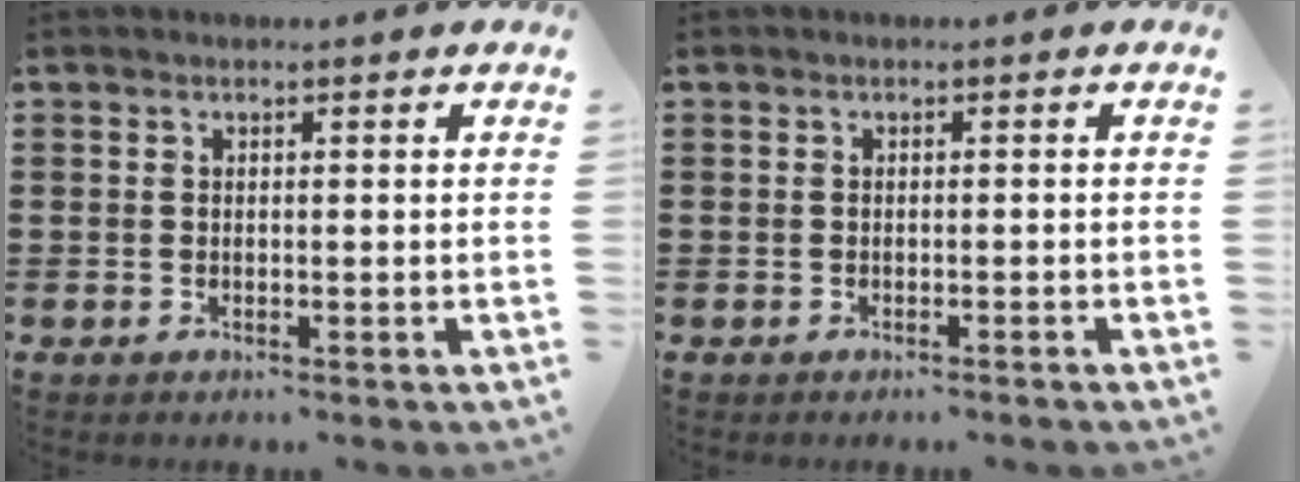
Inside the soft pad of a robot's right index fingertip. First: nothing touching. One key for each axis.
{"total": 0.5, "fx": -0.4, "fy": -0.2, "fz": 0.2, "tx": -0.006, "ty": -0.004, "tz": -0.008}